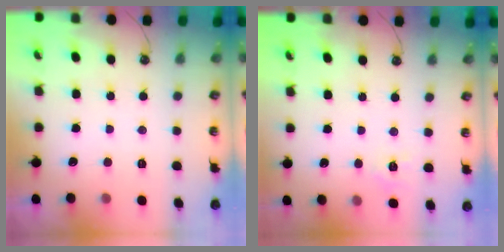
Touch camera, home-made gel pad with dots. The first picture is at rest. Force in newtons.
{"total": 6.8, "press": 6.8, "slide": 0.7}